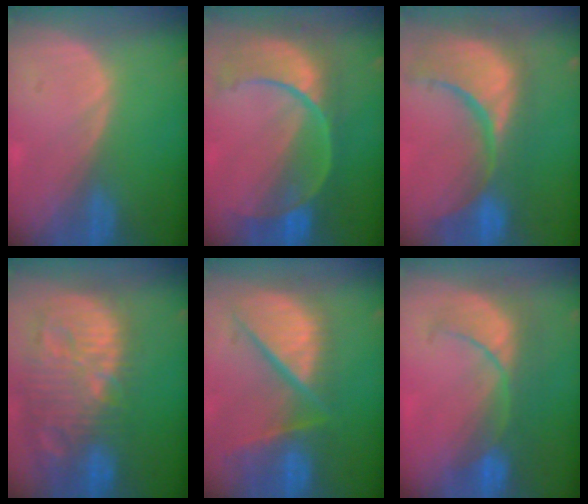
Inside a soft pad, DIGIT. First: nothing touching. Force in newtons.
{"total": 10.9, "press": 9.2, "slide": 5.9}
{"total": 15.3, "press": 12.2, "slide": 9.3}
{"total": 14.4, "press": 12.5, "slide": 7.2}
{"total": 12.3, "press": 10.1, "slide": 7.0}
{"total": 7.9, "press": 7.7, "slide": 1.6}